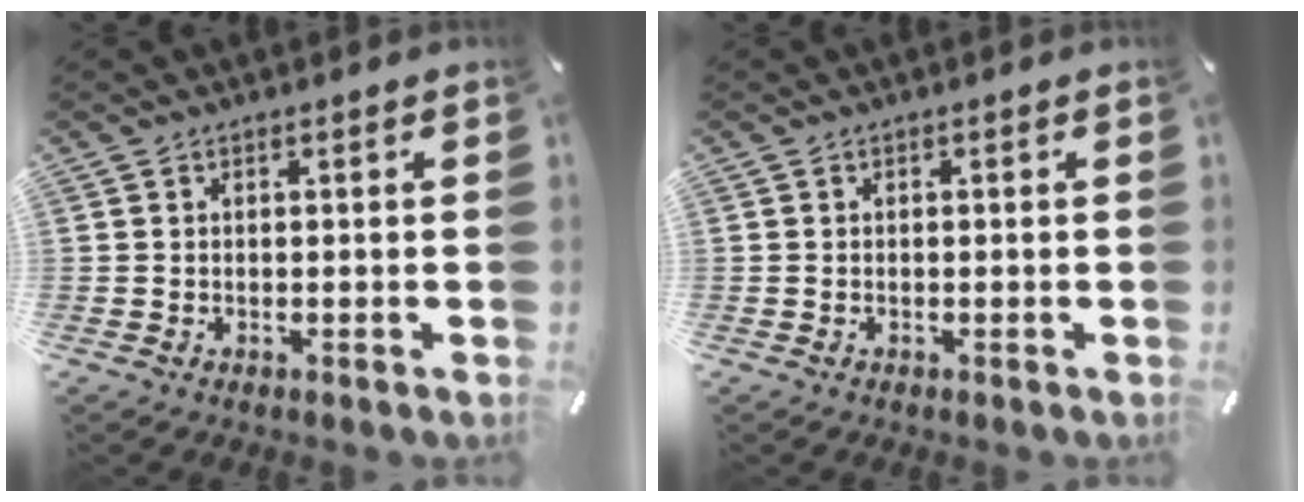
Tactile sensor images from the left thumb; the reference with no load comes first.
{"total": 0.0}